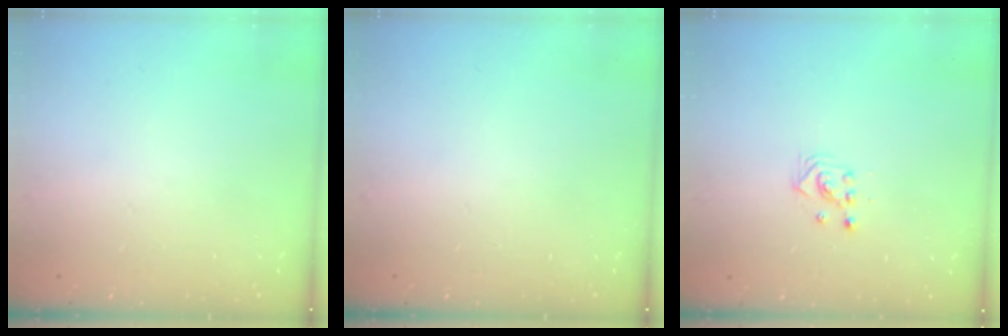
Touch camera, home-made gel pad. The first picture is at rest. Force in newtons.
{"total": 0.0}
{"total": 2.2, "press": 2.2, "slide": 0.2}